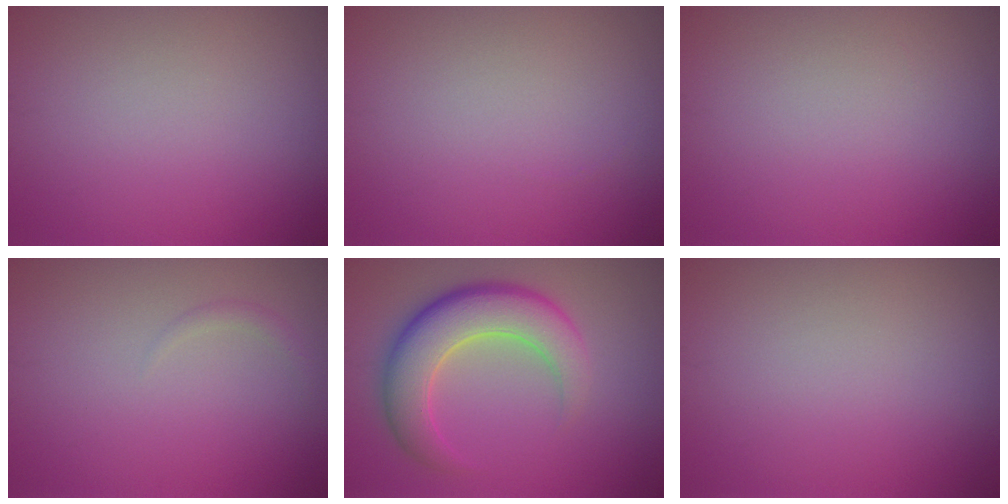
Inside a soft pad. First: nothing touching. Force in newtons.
{"total": 0.0}
{"total": 0.0}
{"total": 0.7, "press": 0.7, "slide": 0.1}
{"total": 7.1, "press": 7.1, "slide": 0.4}
{"total": 0.0}